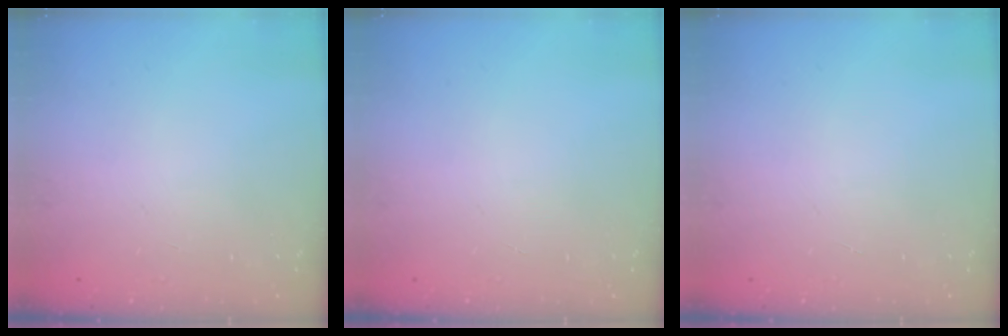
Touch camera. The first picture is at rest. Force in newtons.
{"total": 0.0}
{"total": 0.0}